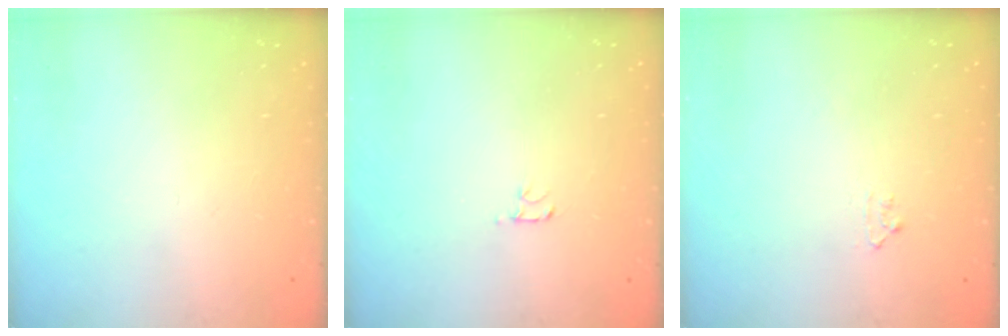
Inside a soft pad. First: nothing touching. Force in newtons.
{"total": 2.5, "press": 2.4, "slide": 0.3}
{"total": 4.6, "press": 4.5, "slide": 0.5}